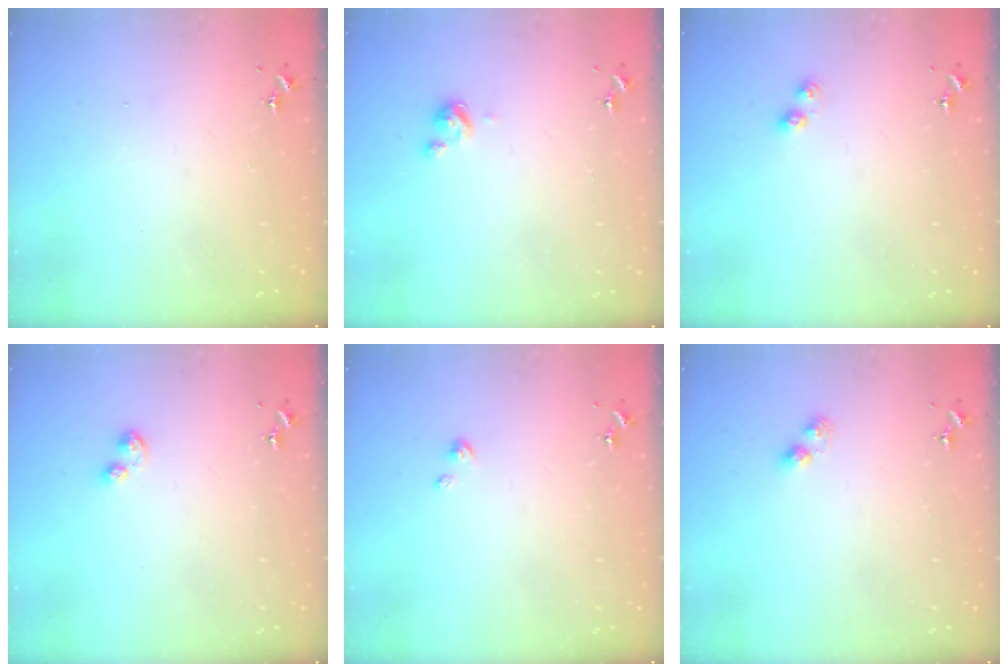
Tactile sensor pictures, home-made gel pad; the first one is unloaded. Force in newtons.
{"total": 4.6, "press": 4.5, "slide": 0.4}
{"total": 4.4, "press": 4.3, "slide": 0.4}
{"total": 5.6, "press": 5.6, "slide": 0.5}
{"total": 2.9, "press": 2.9, "slide": 0.2}
{"total": 3.4, "press": 3.3, "slide": 0.4}